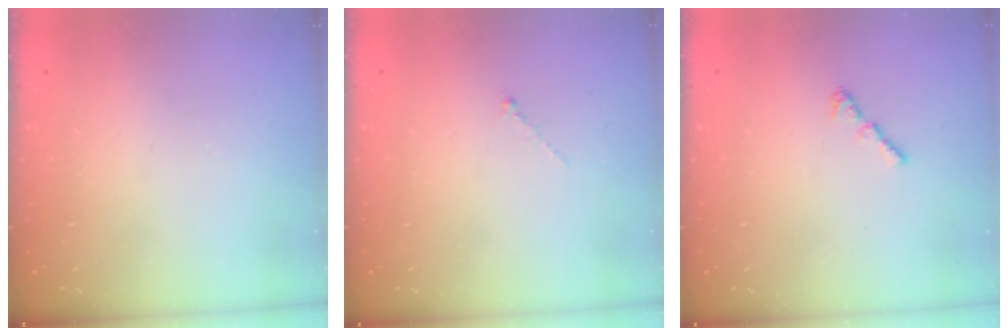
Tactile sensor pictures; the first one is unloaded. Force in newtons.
{"total": 0.0}
{"total": 1.2, "press": 1.1, "slide": 0.5}